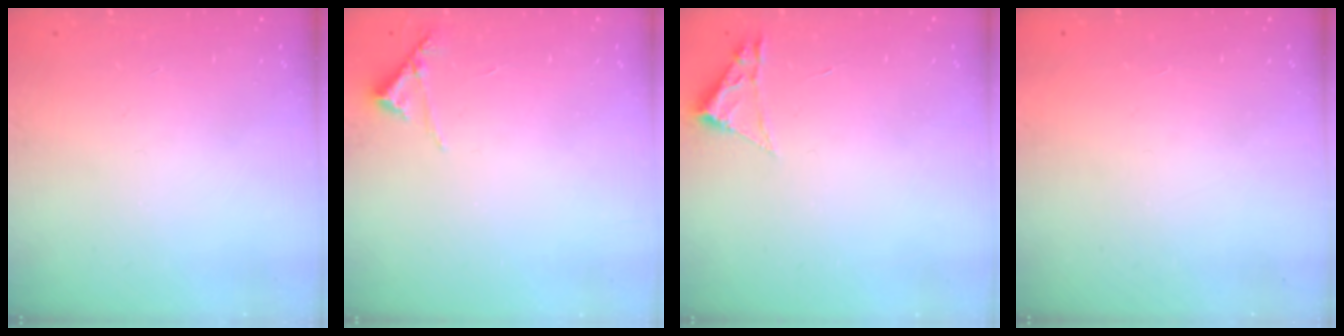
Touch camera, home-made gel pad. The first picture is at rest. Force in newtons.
{"total": 6.4, "press": 6.4, "slide": 0.2}
{"total": 1.8, "press": 1.8, "slide": 0.2}
{"total": 1.5, "press": 1.5, "slide": 0.1}